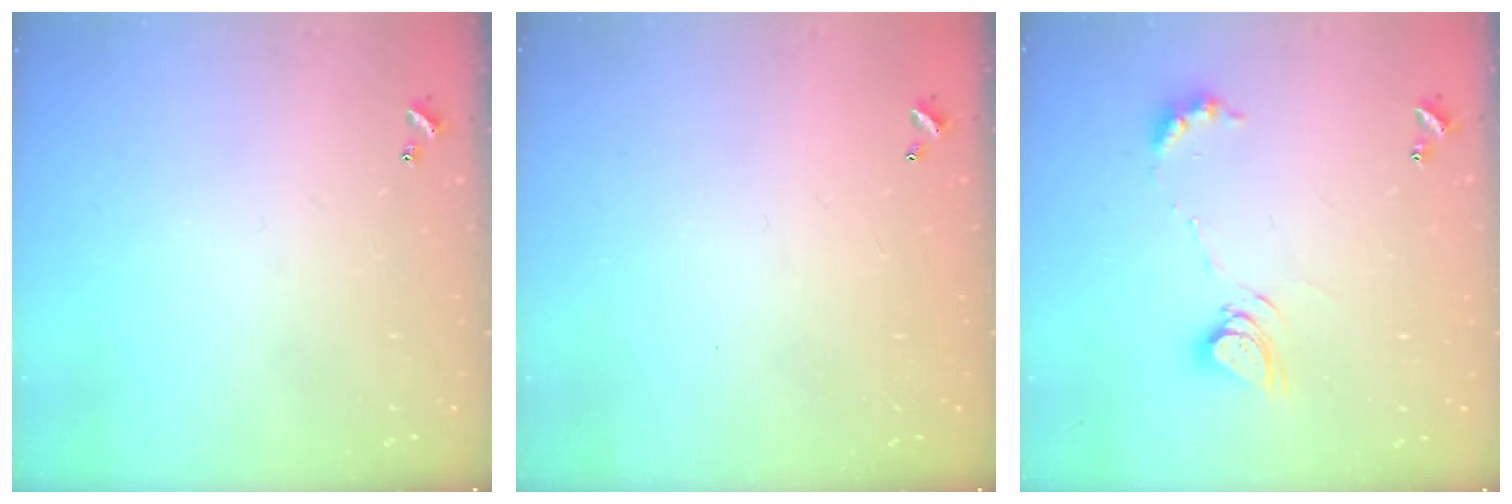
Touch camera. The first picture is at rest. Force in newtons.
{"total": 2.9, "press": 2.9, "slide": 0.1}
{"total": 9.6, "press": 9.5, "slide": 1.2}